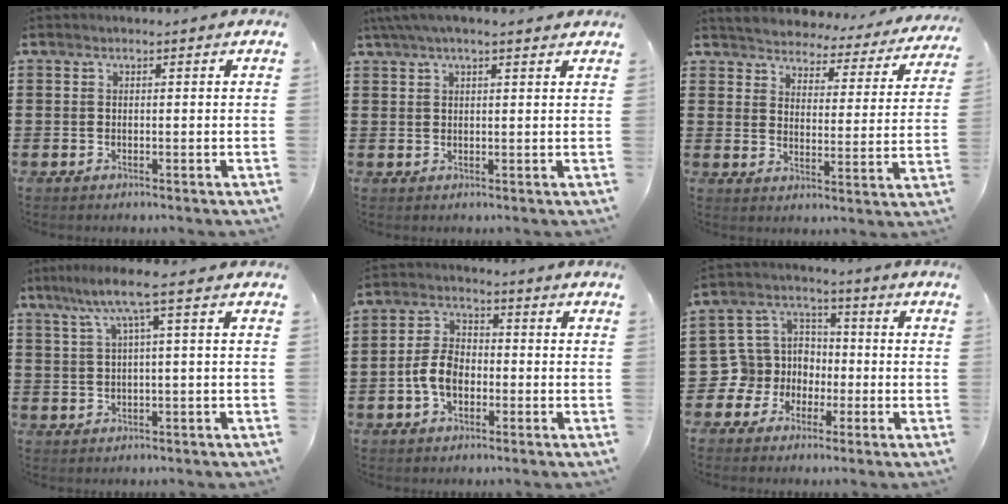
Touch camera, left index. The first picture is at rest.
{"total": 3.6, "force": [2.6, 0.6, 2.4], "torque": [-0.051, 0.004, 0.047]}
{"total": 3.7, "force": [3.7, 0.1, -0.4], "torque": [-0.020, -0.036, 0.058]}
{"total": 6.2, "force": [1.9, 0.7, 5.9], "torque": [-0.119, 0.006, 0.027]}
{"total": 5.9, "force": [-1.6, 3.7, 4.3], "torque": [-0.105, 0.003, -0.037]}
{"total": 7.6, "force": [-1.8, 7.3, 1.1], "torque": [-0.076, -0.001, -0.037]}